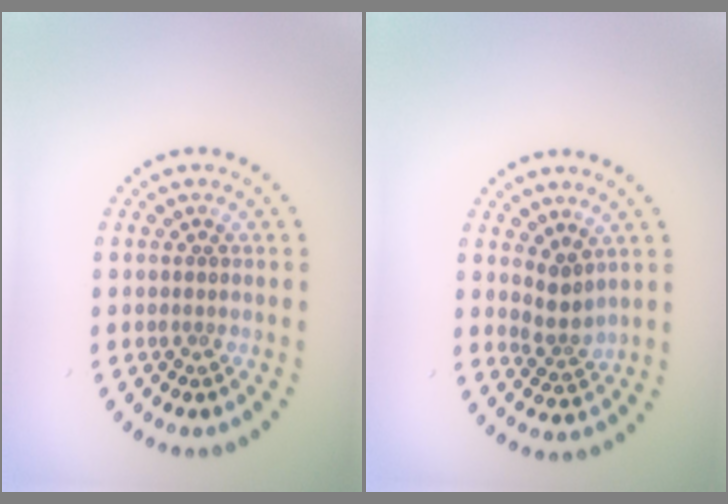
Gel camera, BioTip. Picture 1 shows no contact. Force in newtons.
{"total": 2.0, "press": 1.5, "slide": 1.3}